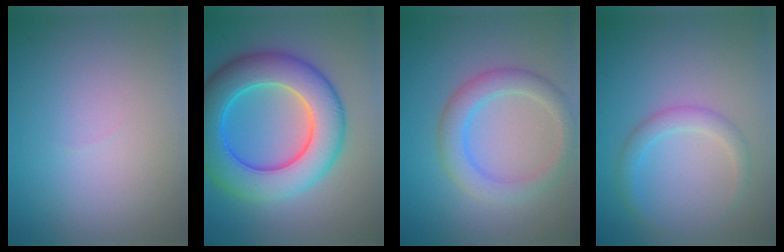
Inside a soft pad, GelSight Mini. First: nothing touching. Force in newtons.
{"total": 10.0, "press": 10.0, "slide": 0.0}
{"total": 3.6, "press": 3.6, "slide": 0.1}
{"total": 2.0, "press": 2.0, "slide": 0.1}